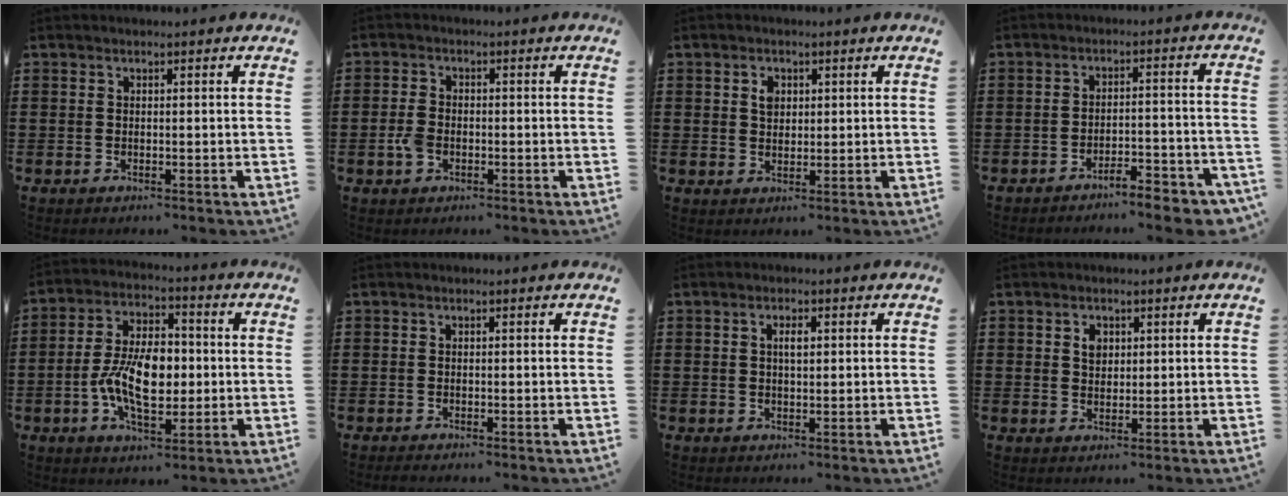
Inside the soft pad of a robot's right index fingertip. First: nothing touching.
{"total": 3.0, "force": [-1.2, 1.8, 2.1], "torque": [-0.059, -0.006, -0.027]}
{"total": 2.2, "force": [0.8, 1.6, 1.3], "torque": [-0.030, 0.007, 0.014]}
{"total": 5.1, "force": [-4.8, 0.4, 1.7], "torque": [-0.028, 0.000, -0.093]}
{"total": 10.1, "force": [-1.3, 5.7, 8.2], "torque": [-0.172, 0.004, -0.031]}
{"total": 0.5, "force": [-0.5, -0.1, 0.1], "torque": [-0.002, -0.005, -0.009]}
{"total": 1.9, "force": [0.4, 0.7, 1.8], "torque": [-0.036, 0.005, 0.006]}
{"total": 2.2, "force": [0.9, 1.4, 1.4], "torque": [-0.031, 0.006, 0.016]}